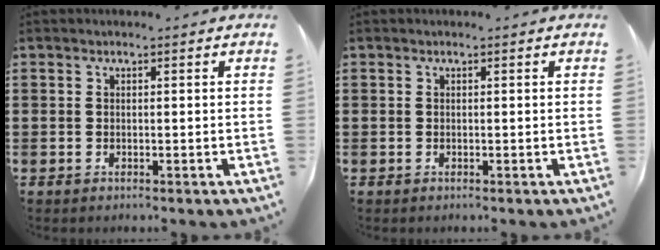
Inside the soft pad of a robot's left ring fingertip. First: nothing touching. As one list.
[{"total": 0.0}]